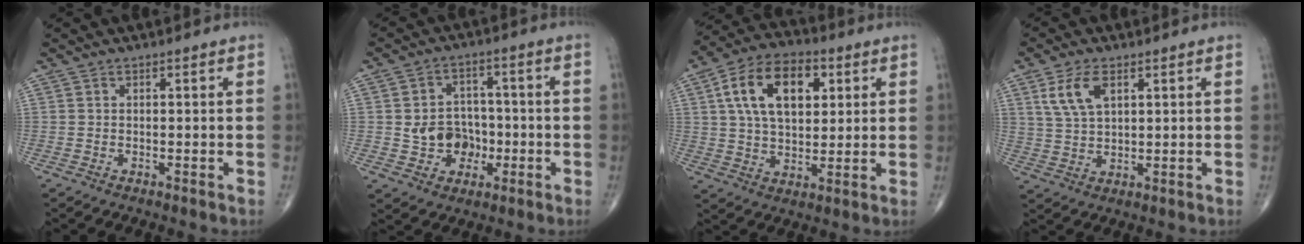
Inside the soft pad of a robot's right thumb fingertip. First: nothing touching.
{"total": 8.6, "force": [-1.5, 7.4, 4.1], "torque": [-0.027, 0.022, -0.023]}
{"total": 16.0, "force": [4.9, 9.5, 11.9], "torque": [-0.184, 0.002, 0.084]}
{"total": 7.3, "force": [3.2, 3.8, 5.3], "torque": [-0.102, -0.008, 0.068]}